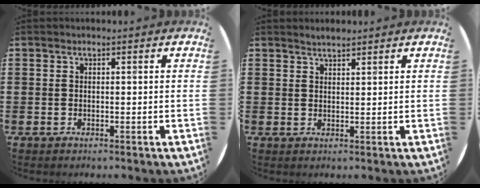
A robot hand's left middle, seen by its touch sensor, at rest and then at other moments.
{"total": 1.6, "force": [1.6, 0.2, 0.1], "torque": [-0.004, 0.004, 0.029]}